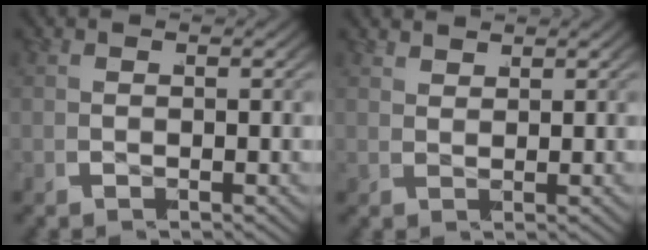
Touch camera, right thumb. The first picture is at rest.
{"total": 1.8, "force": [1.6, -0.4, -0.6], "torque": [0.017, 0.007, 0.031]}